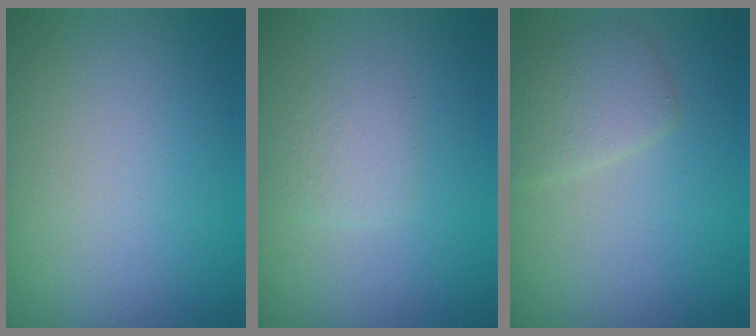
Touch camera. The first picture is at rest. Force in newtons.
{"total": 1.5, "press": 1.5, "slide": 0.0}
{"total": 2.6, "press": 2.6, "slide": 0.3}